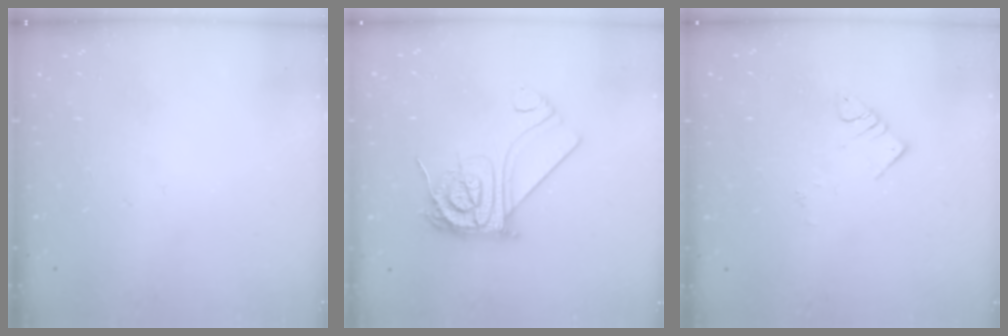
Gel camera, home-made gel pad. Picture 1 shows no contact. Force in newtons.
{"total": 13.7, "press": 13.6, "slide": 1.2}
{"total": 3.6, "press": 3.6, "slide": 0.3}